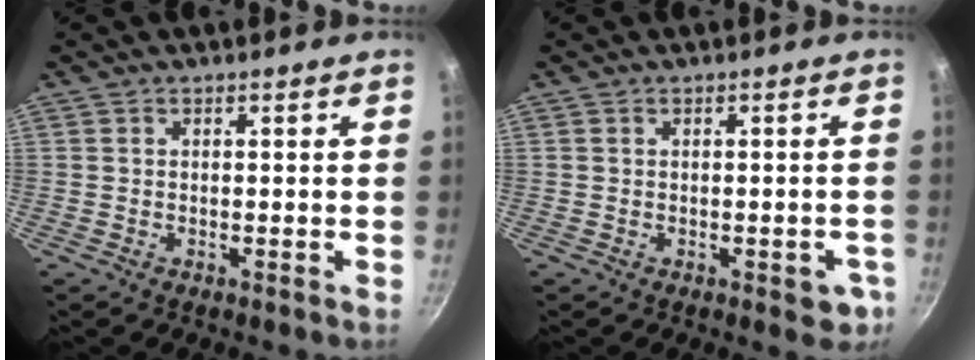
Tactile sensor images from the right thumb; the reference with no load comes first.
{"total": 4.1, "force": [-1.3, 2.1, 3.2], "torque": [-0.014, 0.009, -0.013]}